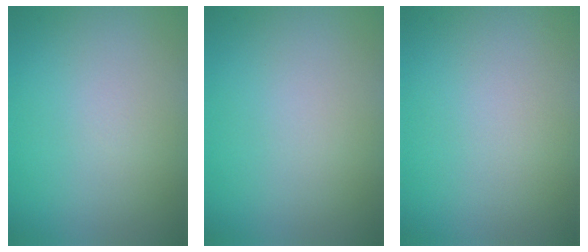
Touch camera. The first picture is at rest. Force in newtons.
{"total": 0.0}
{"total": 0.0}